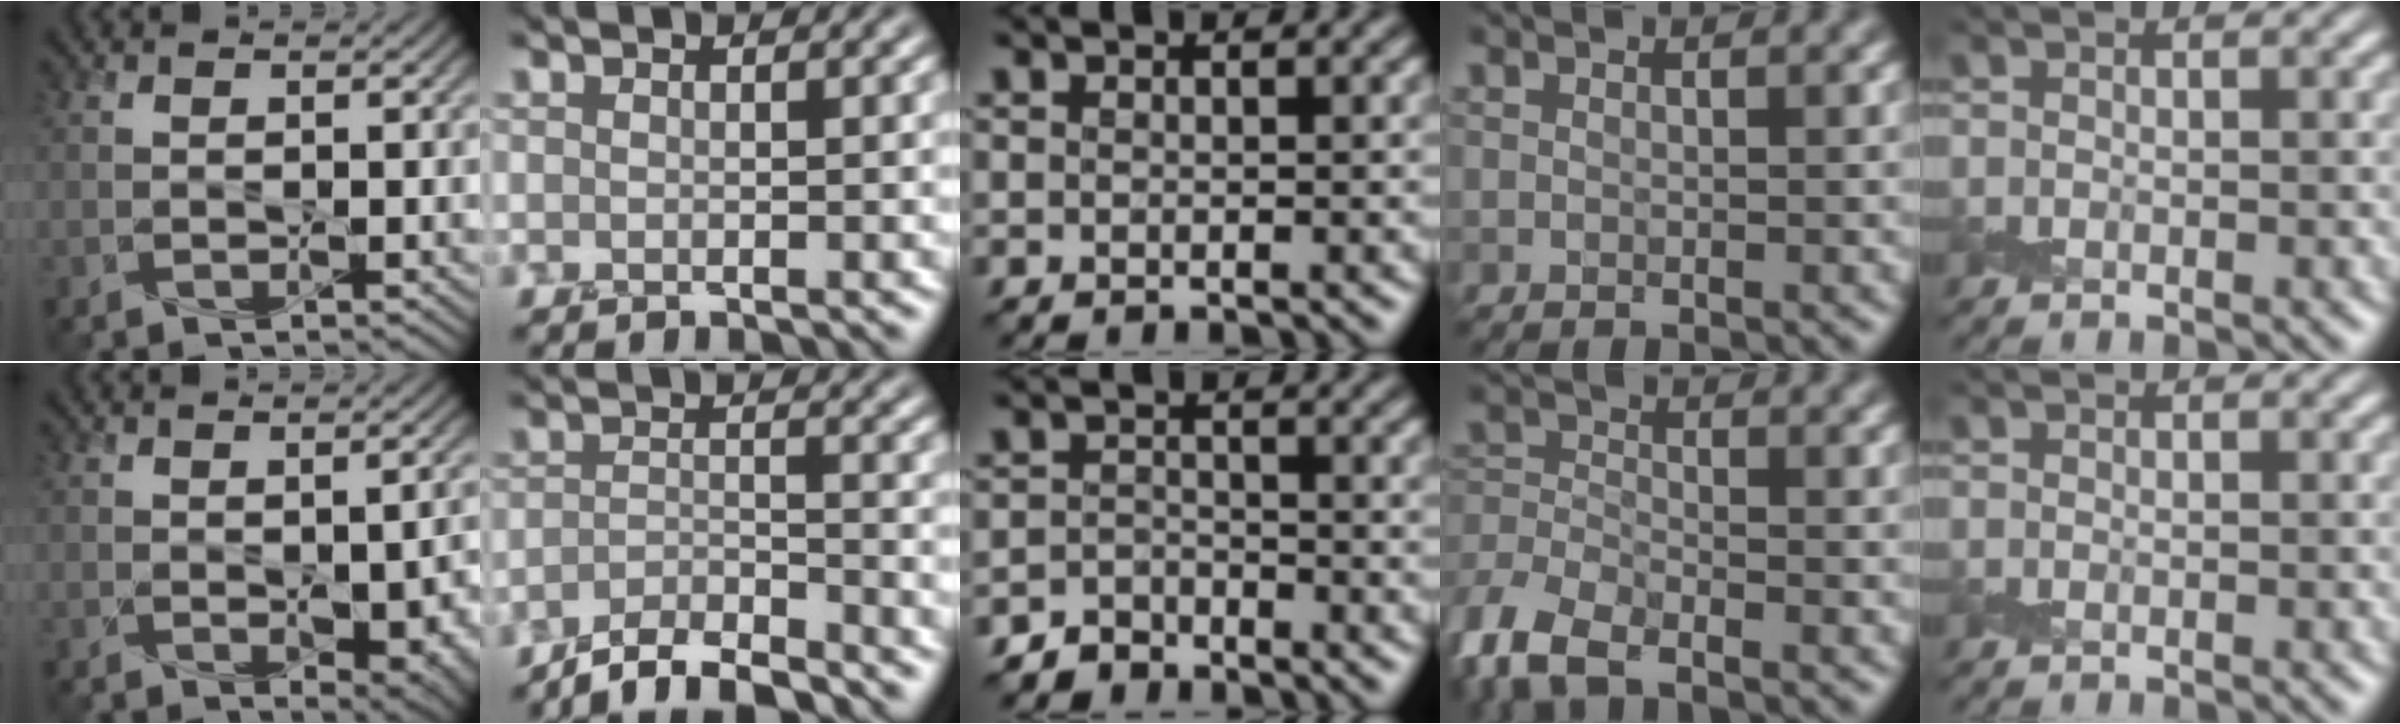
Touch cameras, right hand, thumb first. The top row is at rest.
{"thumb": {"total": 5.8, "force": [-1.2, 3.2, 4.7], "torque": [-0.075, -0.022, -0.003]}, "index": {"total": 4.4, "force": [-3.9, 0.7, 1.8], "torque": [-0.029, 0.001, -0.074]}, "middle": {"total": 2.4, "force": [-2.2, 0.9, 0.0], "torque": [0.002, 0.006, -0.048]}, "ring": {"total": 5.9, "force": [-4.2, 2.5, 3.3], "torque": [-0.072, -0.010, -0.096]}}